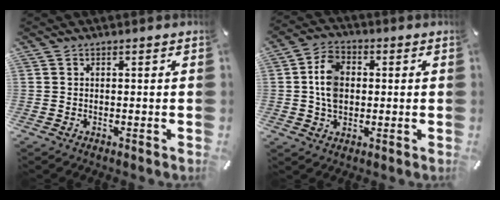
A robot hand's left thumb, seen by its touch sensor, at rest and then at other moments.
{"total": 7.7, "force": [0.4, 5.9, 5.0], "torque": [-0.096, 0.004, 0.006]}